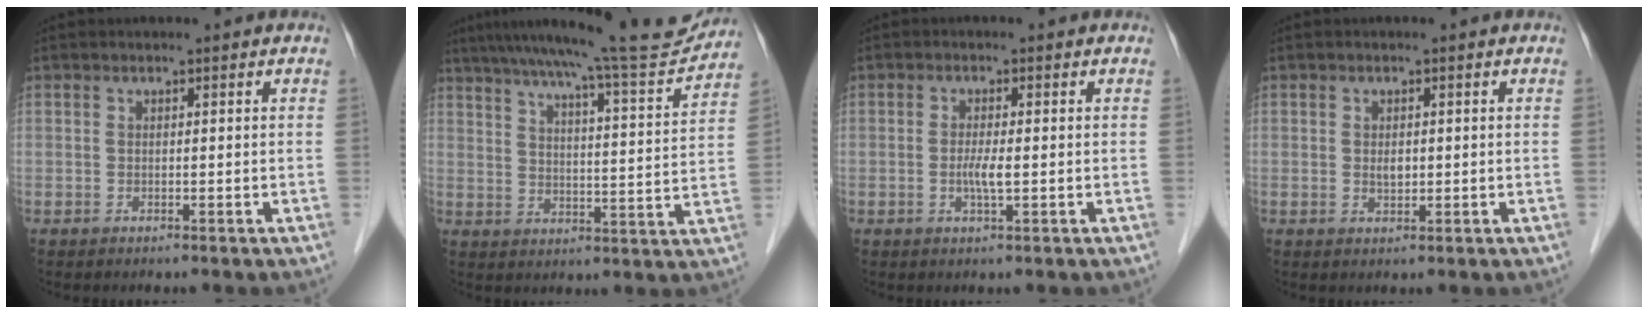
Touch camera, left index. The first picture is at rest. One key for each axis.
{"total": 17.4, "fx": 15.9, "fy": -0.3, "fz": 7.1, "tx": -0.112, "ty": -0.024, "tz": 0.218}
{"total": 2.4, "fx": -0.4, "fy": 0.2, "fz": 2.3, "tx": -0.050, "ty": -0.004, "tz": -0.006}
{"total": 1.4, "fx": 0.1, "fy": 0.8, "fz": 1.2, "tx": -0.021, "ty": -0.003, "tz": 0.003}